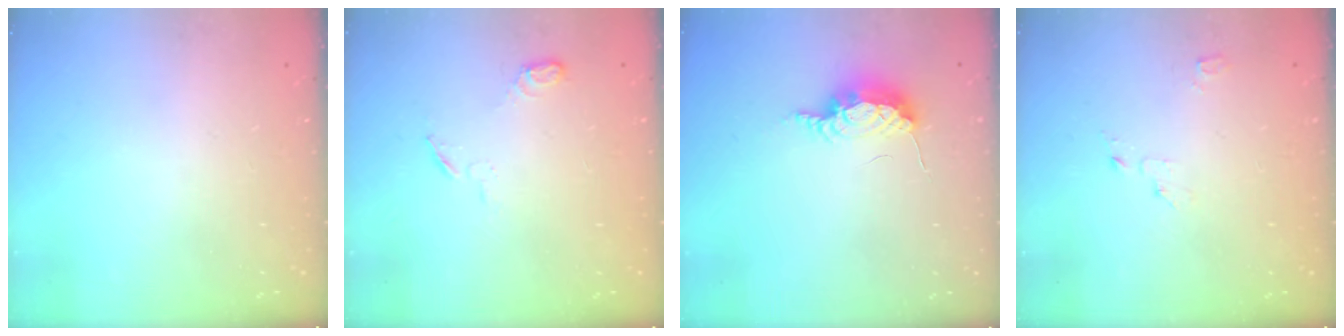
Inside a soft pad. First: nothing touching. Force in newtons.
{"total": 4.2, "press": 4.1, "slide": 0.8}
{"total": 7.6, "press": 7.6, "slide": 0.3}
{"total": 2.4, "press": 2.4, "slide": 0.3}